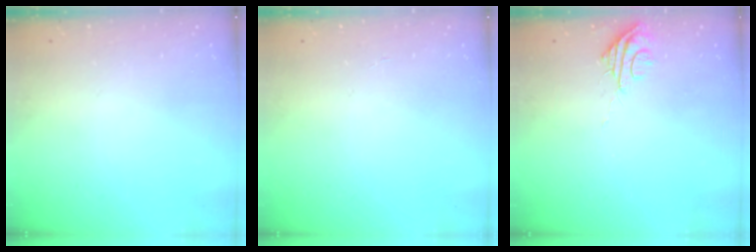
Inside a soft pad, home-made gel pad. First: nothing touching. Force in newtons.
{"total": 2.5, "press": 2.5, "slide": 0.3}
{"total": 6.0, "press": 6.0, "slide": 0.5}